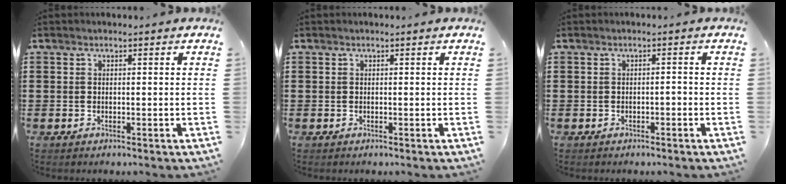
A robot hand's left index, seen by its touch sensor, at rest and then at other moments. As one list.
[{"total": 0.0}, {"total": 0.8, "force": [-0.6, 0.2, 0.4], "torque": [-0.011, -0.001, -0.012]}]